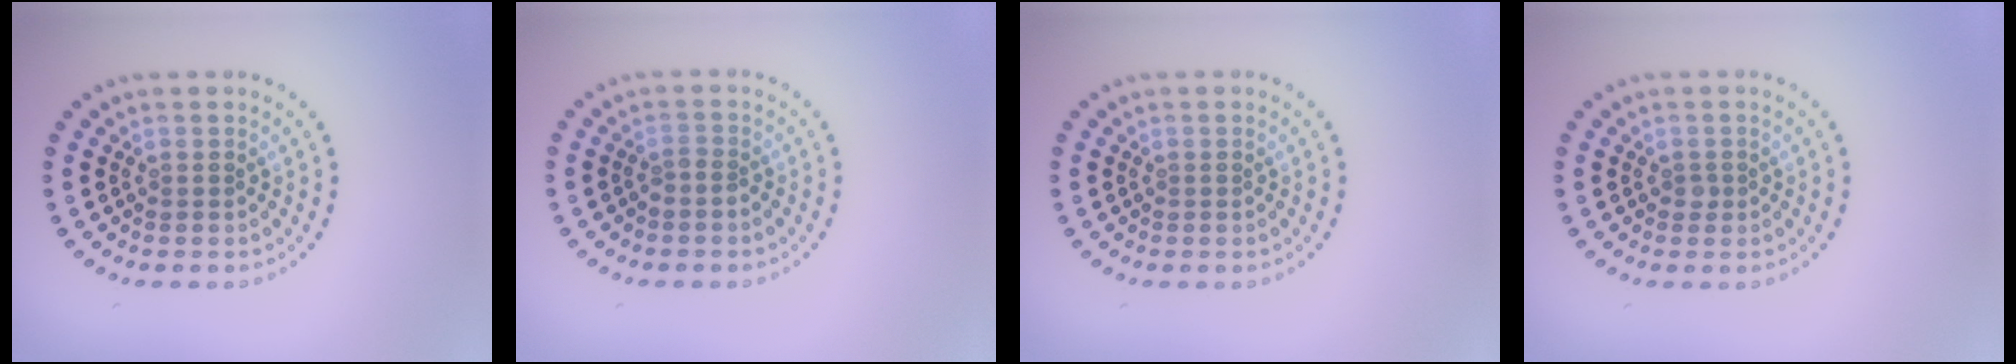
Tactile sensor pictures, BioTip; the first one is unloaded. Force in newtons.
{"total": 0.7, "press": 0.4, "slide": 0.6}
{"total": 0.0}
{"total": 0.6, "press": 0.5, "slide": 0.3}